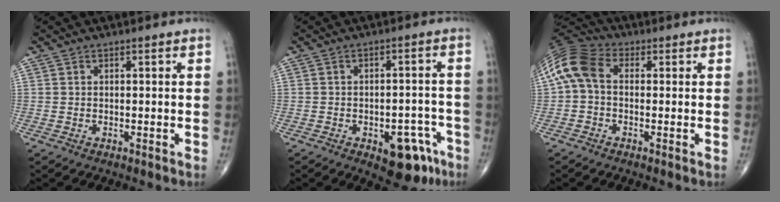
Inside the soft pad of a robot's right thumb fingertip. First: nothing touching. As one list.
[{"total": 9.6, "force": [-5.0, 4.9, 6.6], "torque": [-0.049, 0.035, -0.057]}, {"total": 9.4, "force": [0.5, 6.3, 7.0], "torque": [-0.142, 0.027, -0.005]}]